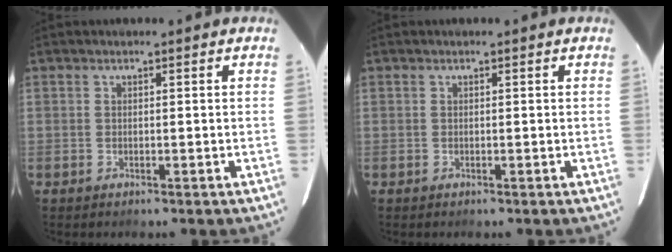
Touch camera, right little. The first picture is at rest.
{"total": 0.0}